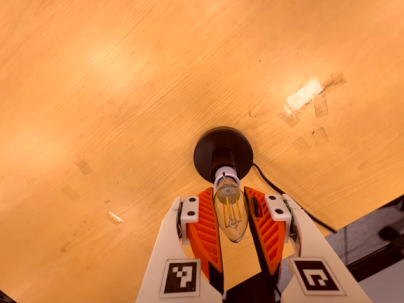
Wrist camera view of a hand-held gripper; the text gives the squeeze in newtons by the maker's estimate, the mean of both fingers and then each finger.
{"total": 10.1, "left": 9.2, "right": 11.0}